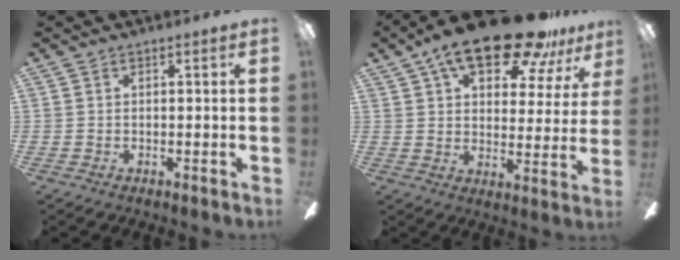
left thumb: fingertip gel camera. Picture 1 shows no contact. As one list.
[{"total": 19.3, "force": [14.1, 6.9, 11.3], "torque": [-0.178, -0.084, 0.237]}]